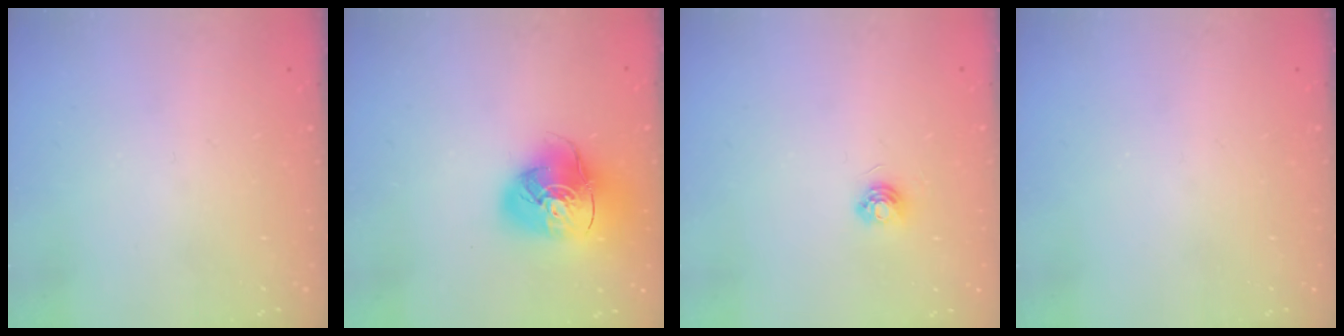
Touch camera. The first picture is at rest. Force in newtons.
{"total": 14.9, "press": 14.8, "slide": 1.9}
{"total": 4.7, "press": 4.7, "slide": 0.5}
{"total": 0.0}